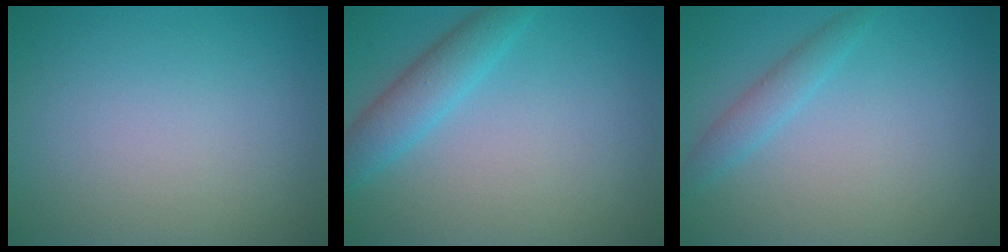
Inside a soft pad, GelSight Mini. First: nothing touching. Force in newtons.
{"total": 3.3, "press": 3.3, "slide": 0.1}
{"total": 1.8, "press": 1.8, "slide": 0.1}